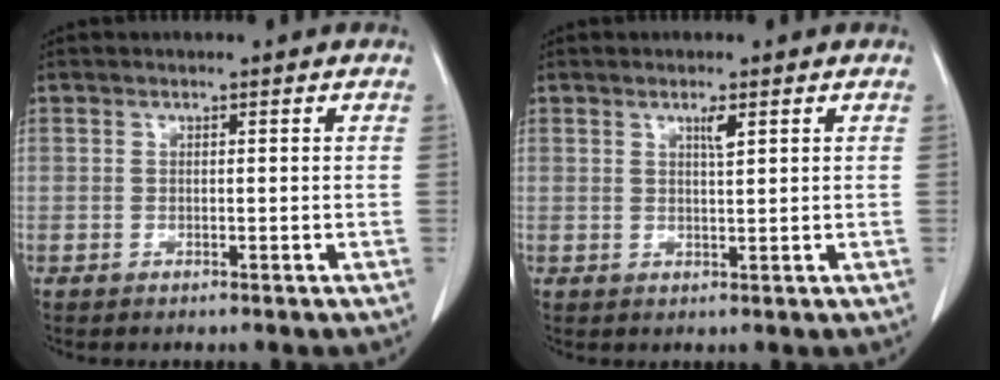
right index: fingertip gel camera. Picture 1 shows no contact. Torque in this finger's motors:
{"motor_torque": [0.18, -0.06, 0.01, 0.03]}